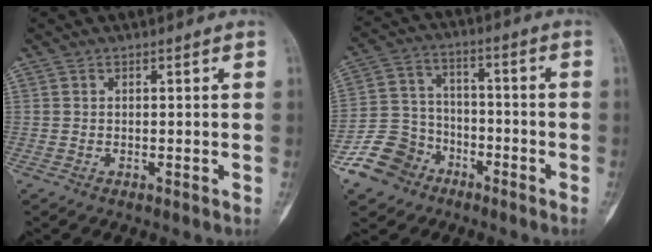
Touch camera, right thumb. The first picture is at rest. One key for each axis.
{"total": 10.6, "fx": -6.6, "fy": 8.0, "fz": 2.4, "tx": -0.022, "ty": 0.059, "tz": -0.126}